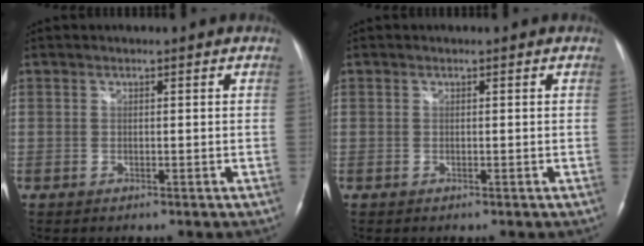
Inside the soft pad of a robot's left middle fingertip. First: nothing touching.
{"total": 0.0}